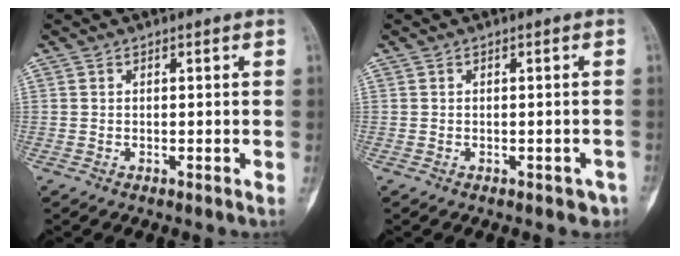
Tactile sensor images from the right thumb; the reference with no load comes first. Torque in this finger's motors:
{"motor_torque": [0.56, 0.23, 0.21, -0.06, 0.05]}